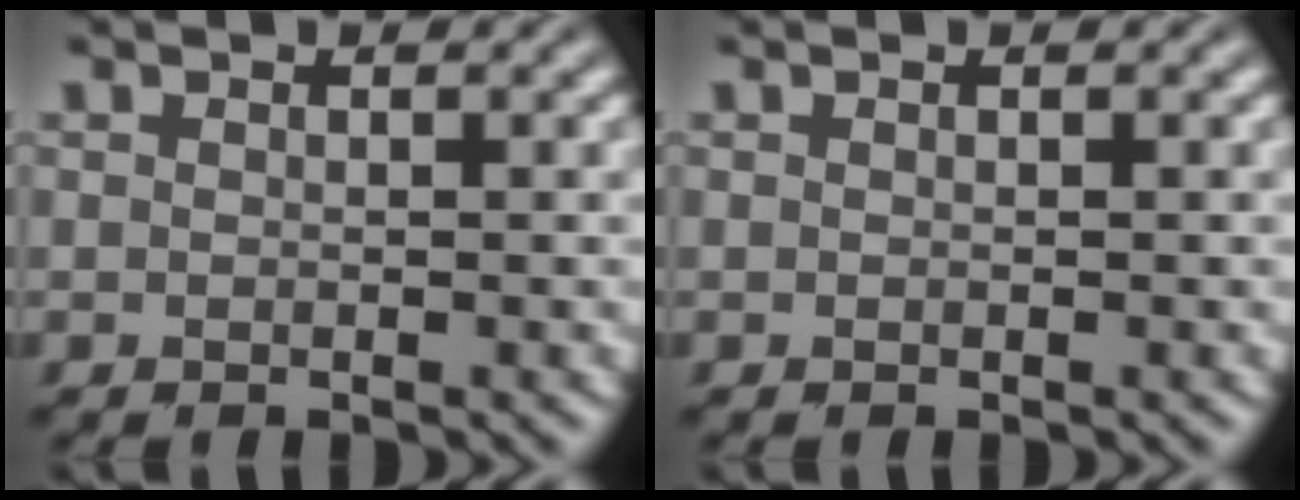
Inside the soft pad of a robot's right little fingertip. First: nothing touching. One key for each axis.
{"total": 0.0}